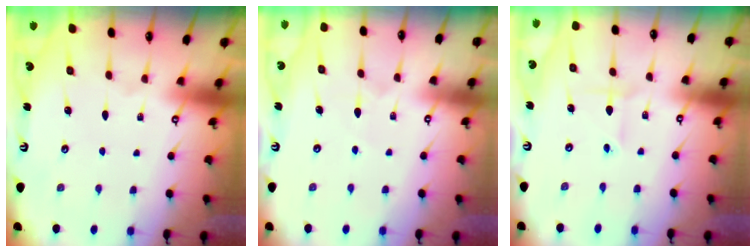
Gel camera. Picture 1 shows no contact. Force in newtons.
{"total": 4.9, "press": 4.9, "slide": 0.3}
{"total": 1.9, "press": 1.9, "slide": 0.2}